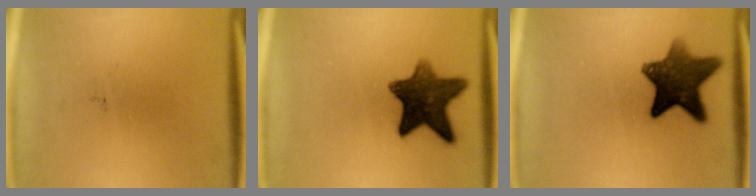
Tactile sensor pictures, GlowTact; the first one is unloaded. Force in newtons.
{"total": 11.1}
{"total": 11.3}